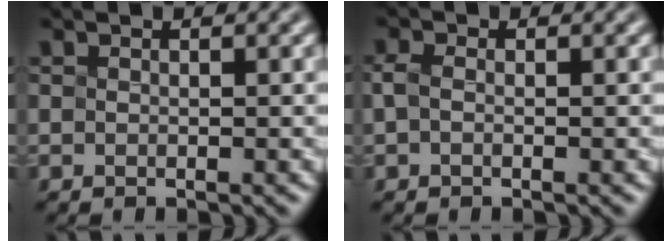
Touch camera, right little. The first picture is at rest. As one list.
[{"total": 0.6, "force": [-0.5, 0.1, 0.2], "torque": [-0.016, 0.002, -0.001]}]